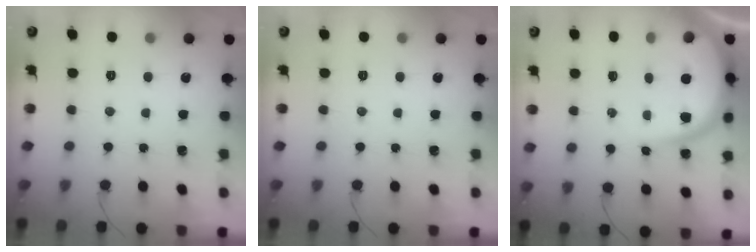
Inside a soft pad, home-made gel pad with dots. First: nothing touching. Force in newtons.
{"total": 0.0}
{"total": 9.6, "press": 9.6, "slide": 1.1}